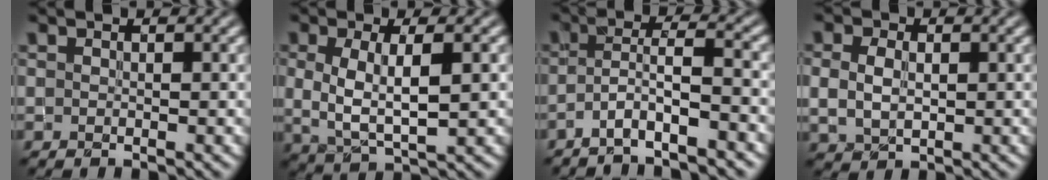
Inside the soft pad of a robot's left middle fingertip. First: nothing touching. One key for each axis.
{"total": 4.7, "fx": 0.3, "fy": 1.9, "fz": 4.3, "tx": -0.087, "ty": -0.003, "tz": 0.010}
{"total": 4.0, "fx": -2.5, "fy": 0.6, "fz": 3.1, "tx": -0.057, "ty": 0.006, "tz": -0.054}
{"total": 3.4, "fx": 0.4, "fy": 2.5, "fz": 2.3, "tx": -0.053, "ty": 0.001, "tz": 0.012}